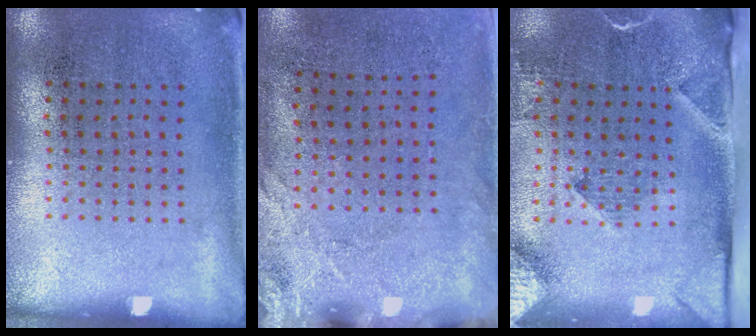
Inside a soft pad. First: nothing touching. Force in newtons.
{"total": 2.6, "press": 2.1, "slide": 1.6}
{"total": 3.2, "press": 2.2, "slide": 2.3}